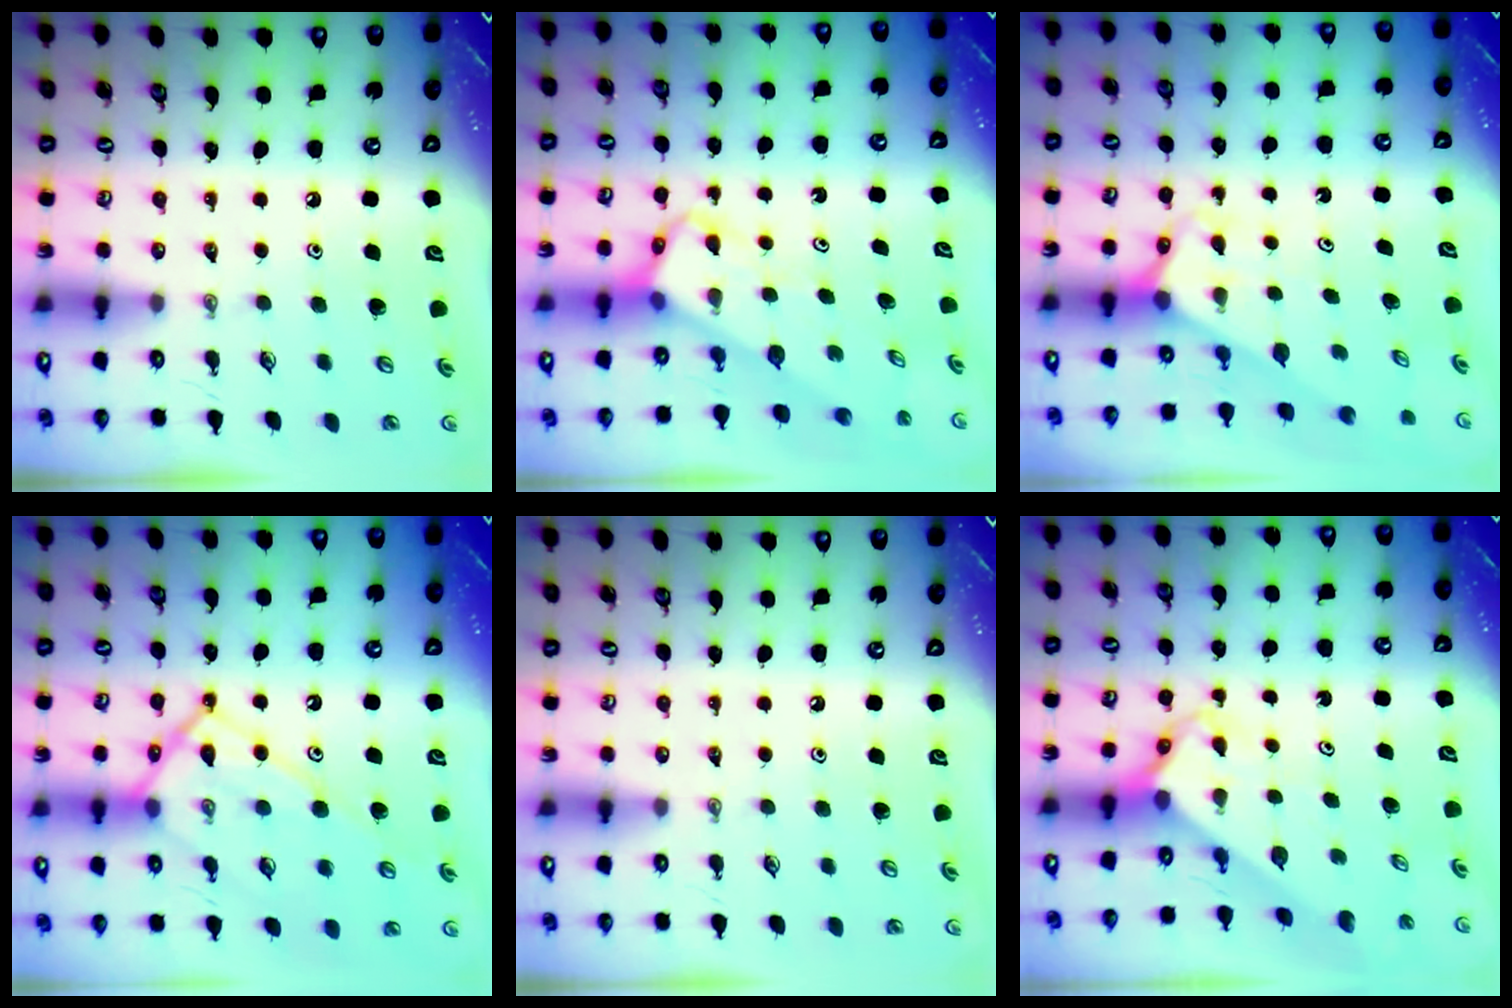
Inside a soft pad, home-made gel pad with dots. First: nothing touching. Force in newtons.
{"total": 3.9, "press": 3.8, "slide": 0.2}
{"total": 2.5, "press": 2.5, "slide": 0.2}
{"total": 15.2, "press": 15.1, "slide": 1.4}
{"total": 0.0}
{"total": 2.9, "press": 2.9, "slide": 0.3}